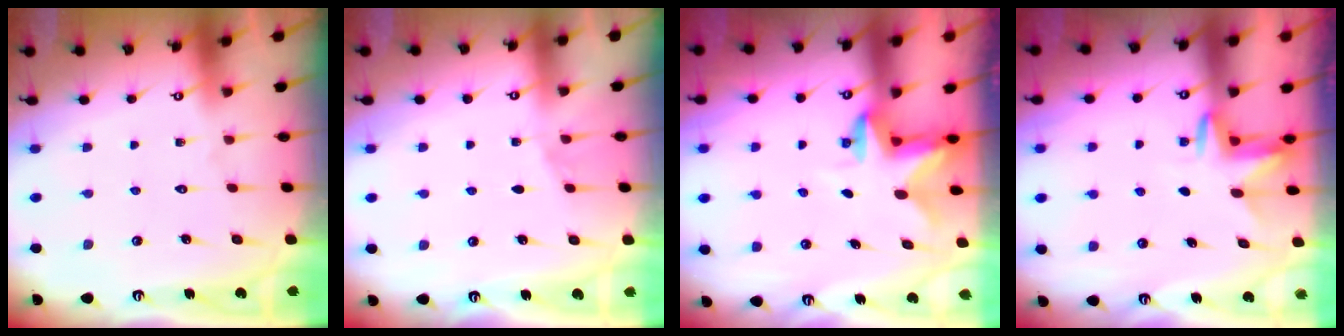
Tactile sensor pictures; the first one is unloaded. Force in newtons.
{"total": 4.5, "press": 3.8, "slide": 2.4}
{"total": 2.6, "press": 2.6, "slide": 0.4}
{"total": 3.7, "press": 3.7, "slide": 0.4}